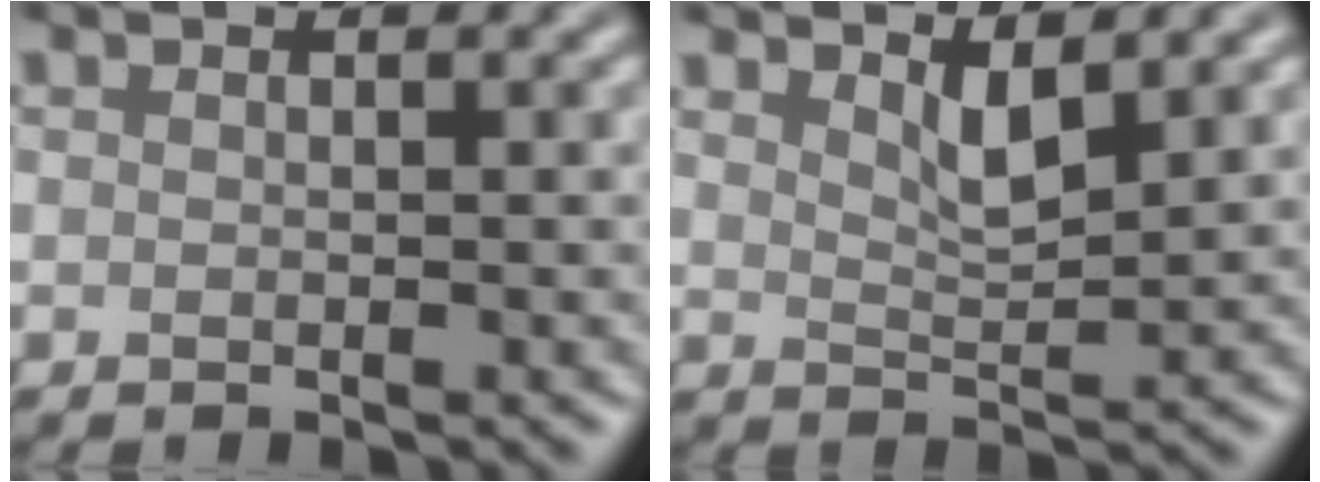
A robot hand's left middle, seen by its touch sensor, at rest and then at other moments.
{"total": 2.4, "force": [1.7, 0.4, 1.5], "torque": [-0.028, -0.005, 0.033]}